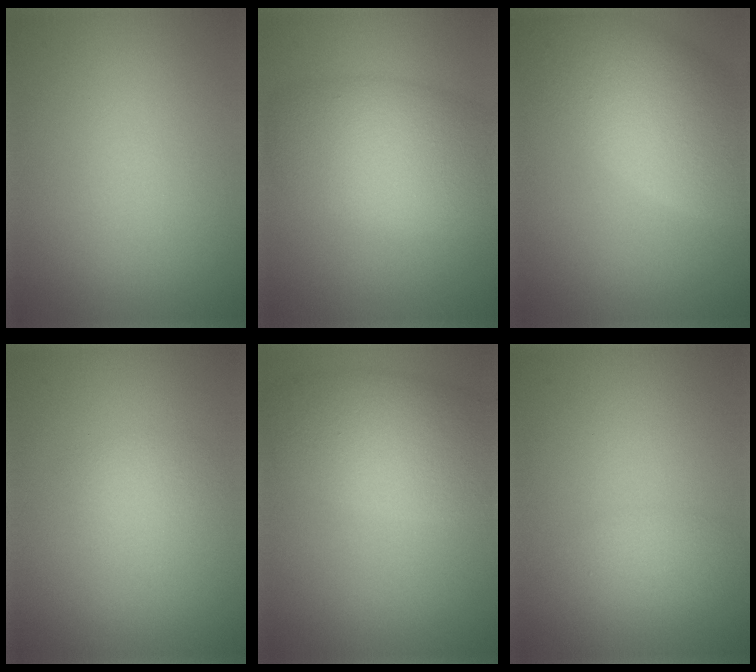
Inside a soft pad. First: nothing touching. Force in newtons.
{"total": 7.6, "press": 7.6, "slide": 0.3}
{"total": 8.4, "press": 8.4, "slide": 0.6}
{"total": 1.2, "press": 1.2, "slide": 0.1}
{"total": 6.6, "press": 6.5, "slide": 0.4}
{"total": 1.7, "press": 1.7, "slide": 0.1}